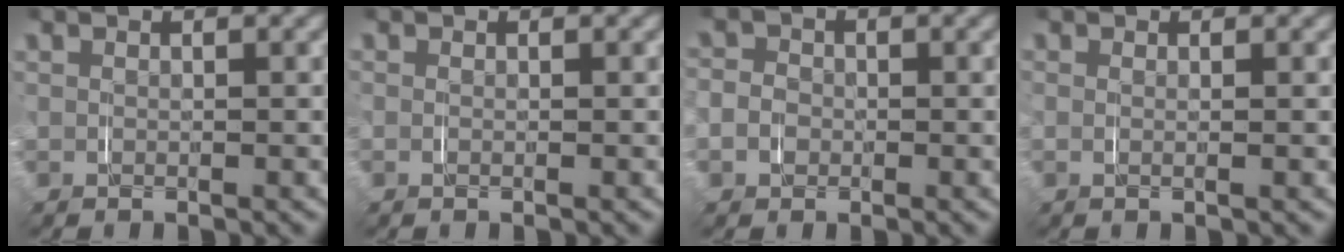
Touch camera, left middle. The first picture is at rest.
{"total": 0.0}
{"total": 2.1, "force": [-0.7, 1.9, -0.4], "torque": [0.011, -0.006, -0.017]}
{"total": 1.1, "force": [0.4, -1.0, -0.2], "torque": [0.013, 0.001, 0.007]}